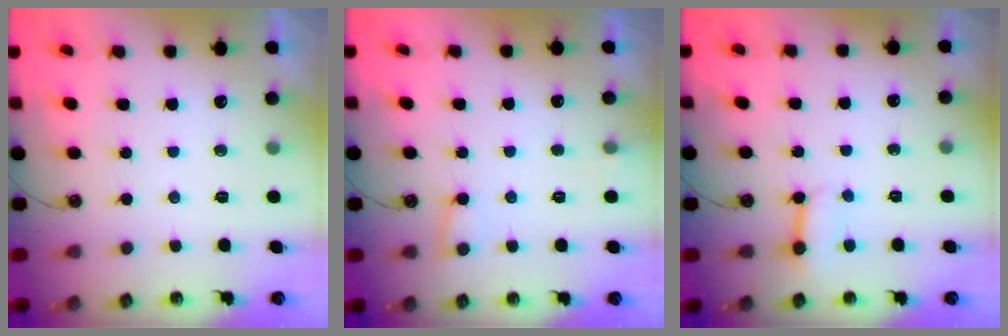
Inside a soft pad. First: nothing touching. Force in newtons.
{"total": 6.5, "press": 6.5, "slide": 0.5}
{"total": 3.0, "press": 2.9, "slide": 0.6}